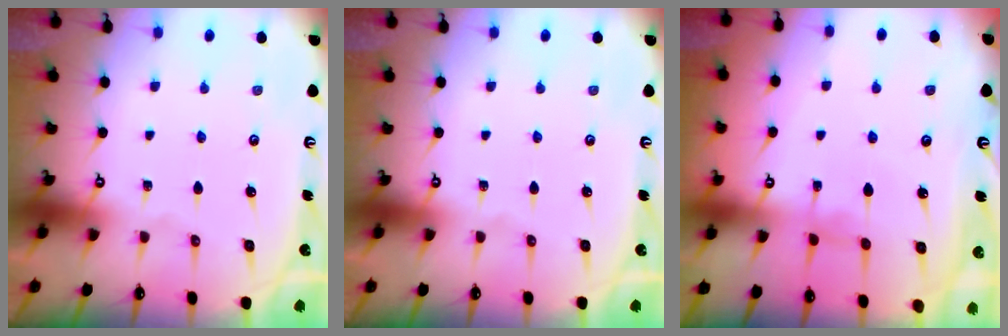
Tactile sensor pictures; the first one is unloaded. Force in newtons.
{"total": 0.0}
{"total": 1.8, "press": 1.8, "slide": 0.3}